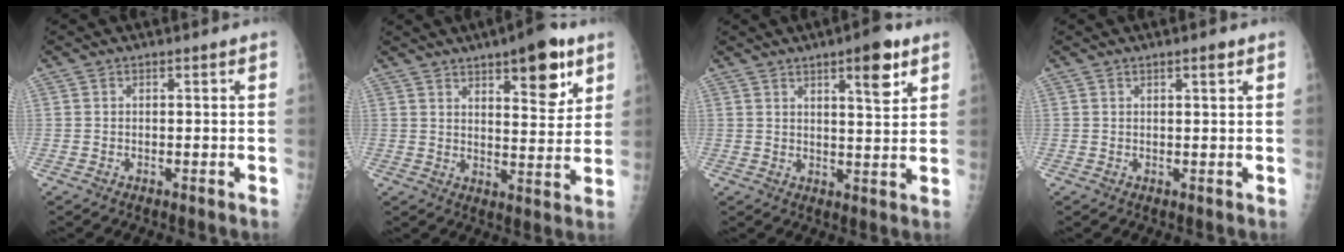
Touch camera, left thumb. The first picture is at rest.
{"total": 12.2, "force": [6.9, 4.3, 9.1], "torque": [-0.097, -0.036, 0.097]}
{"total": 7.7, "force": [4.4, 2.0, 6.0], "torque": [-0.077, -0.024, 0.062]}
{"total": 1.5, "force": [1.0, 0.3, 1.2], "torque": [-0.016, -0.004, 0.014]}